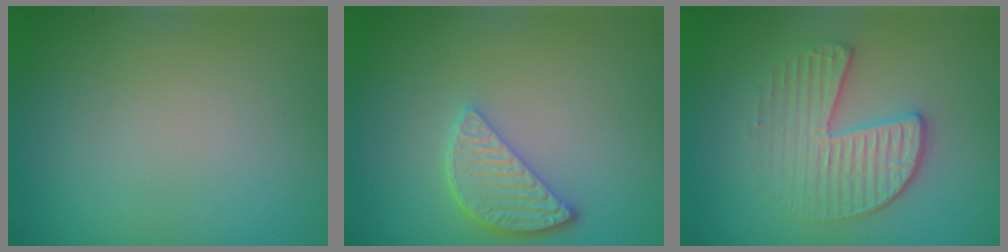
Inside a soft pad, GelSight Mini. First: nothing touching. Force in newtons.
{"total": 3.5, "press": 2.9, "slide": 2.0}
{"total": 3.7, "press": 3.5, "slide": 1.3}